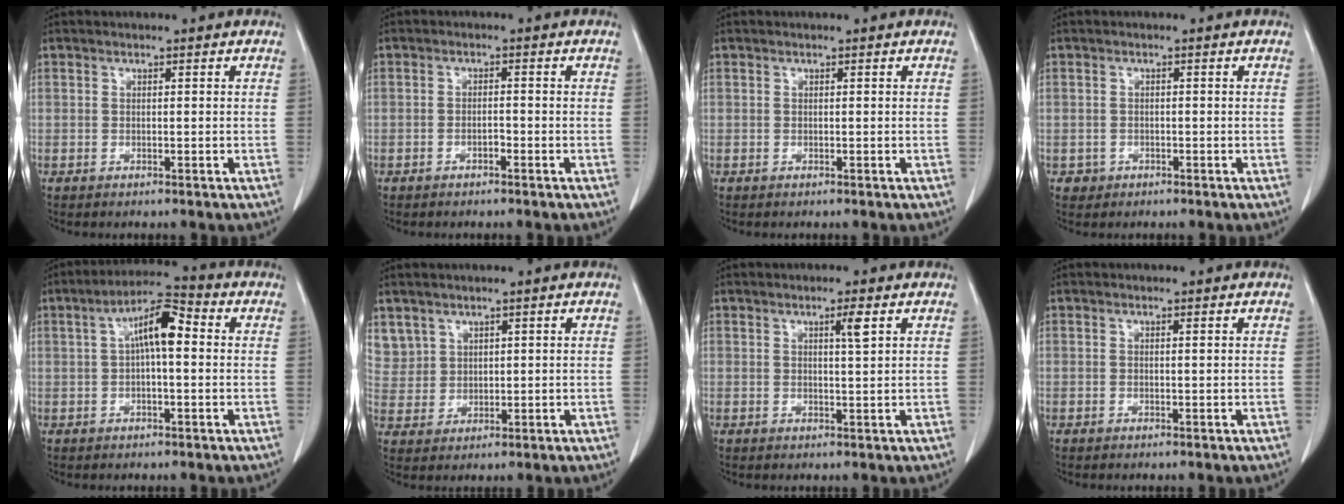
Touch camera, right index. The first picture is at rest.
{"total": 1.2, "force": [-0.7, 0.4, 0.9], "torque": [-0.014, 0.003, -0.014]}
{"total": 0.0}
{"total": 1.8, "force": [-0.7, 1.6, -0.1], "torque": [0.002, 0.008, -0.011]}
{"total": 7.5, "force": [1.0, 1.7, 7.2], "torque": [-0.130, 0.027, 0.012]}
{"total": 5.7, "force": [3.7, 4.4, 0.3], "torque": [-0.006, 0.008, 0.085]}
{"total": 2.3, "force": [1.1, -0.1, 2.0], "torque": [-0.036, -0.003, 0.018]}
{"total": 0.0}